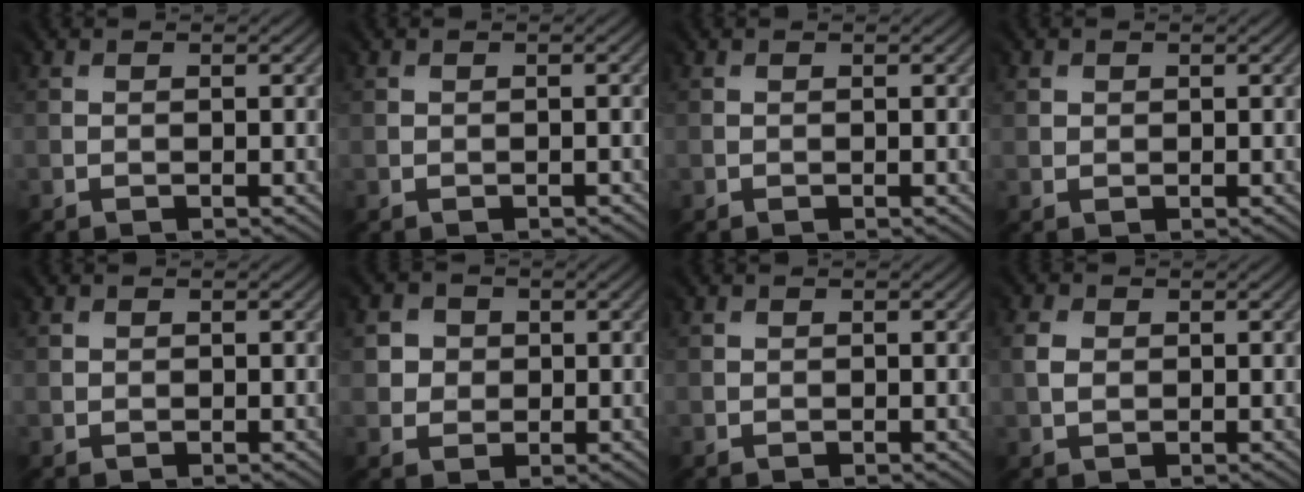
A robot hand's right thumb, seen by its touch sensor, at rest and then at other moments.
{"total": 1.1, "force": [-0.2, -0.4, -0.9], "torque": [0.020, 0.001, -0.003]}
{"total": 0.0}
{"total": 1.5, "force": [1.0, 1.0, -0.3], "torque": [0.008, -0.003, 0.021]}
{"total": 0.8, "force": [0.6, 0.6, -0.2], "torque": [0.009, -0.001, 0.012]}
{"total": 3.2, "force": [1.0, 3.1, -0.4], "torque": [-0.019, 0.000, 0.011]}
{"total": 0.6, "force": [0.4, 0.4, -0.2], "torque": [0.009, 0.000, 0.007]}
{"total": 2.1, "force": [0.6, 1.9, 0.6], "torque": [-0.017, 0.000, 0.010]}